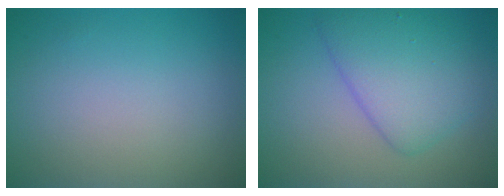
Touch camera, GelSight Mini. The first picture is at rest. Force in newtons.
{"total": 5.5, "press": 5.5, "slide": 0.2}